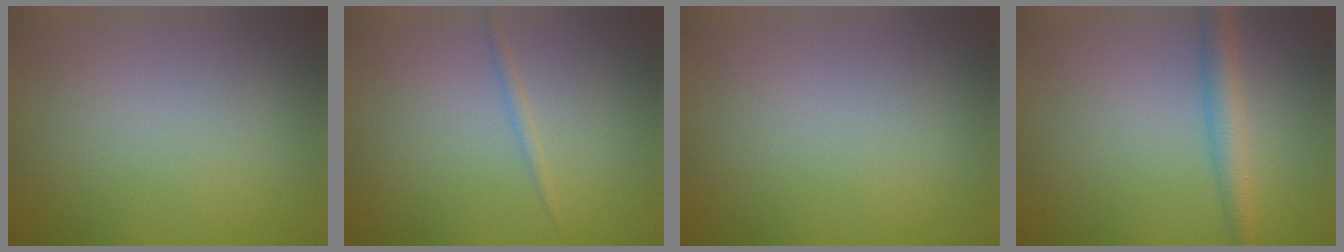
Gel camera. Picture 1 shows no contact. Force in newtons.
{"total": 0.9, "press": 0.9, "slide": 0.1}
{"total": 0.0}
{"total": 3.4, "press": 3.4, "slide": 0.2}